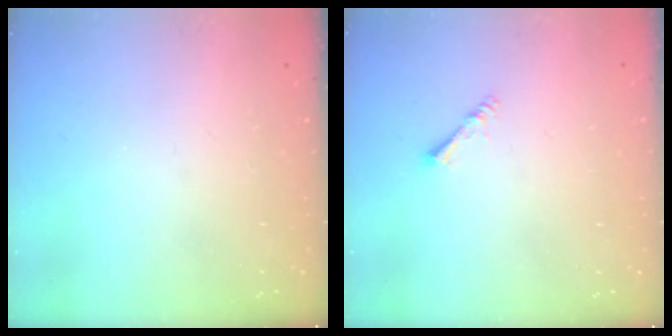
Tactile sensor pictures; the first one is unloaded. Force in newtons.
{"total": 1.4, "press": 1.4, "slide": 0.3}